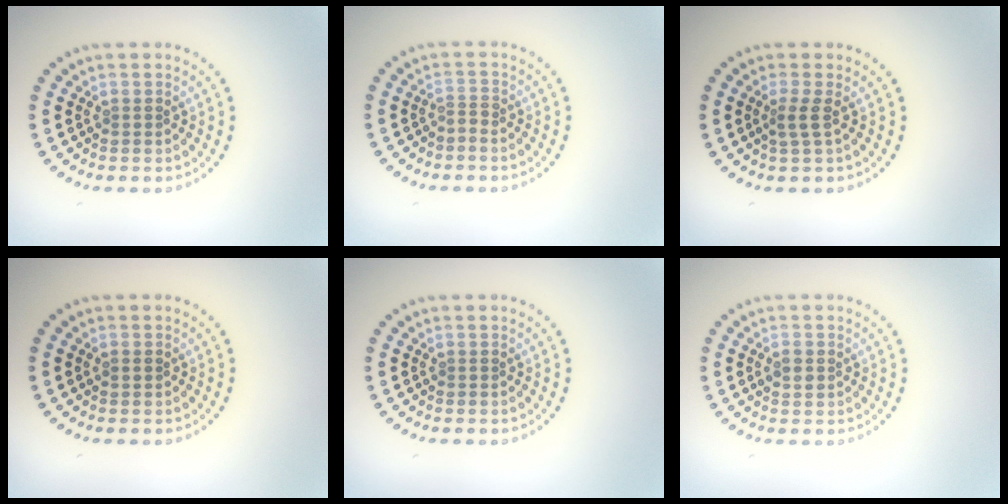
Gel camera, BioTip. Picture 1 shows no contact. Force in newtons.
{"total": 0.9, "press": 0.4, "slide": 0.8}
{"total": 1.7, "press": 1.2, "slide": 1.2}
{"total": 0.8, "press": 0.8, "slide": 0.1}
{"total": 0.0}
{"total": 1.4, "press": 1.4, "slide": 0.0}